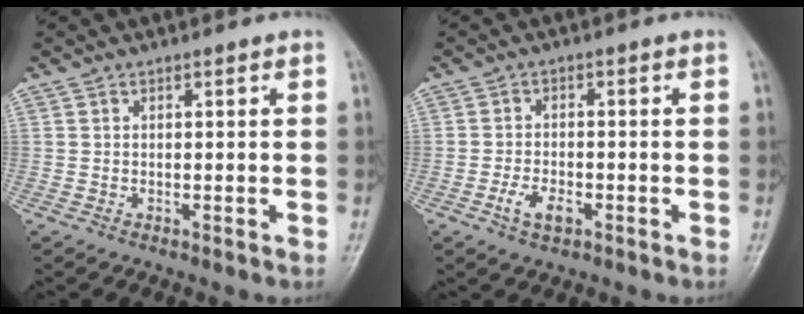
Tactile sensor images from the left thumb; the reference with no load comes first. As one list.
[{"total": 4.1, "force": [-1.9, 2.2, 2.9], "torque": [-0.054, 0.009, -0.034]}]